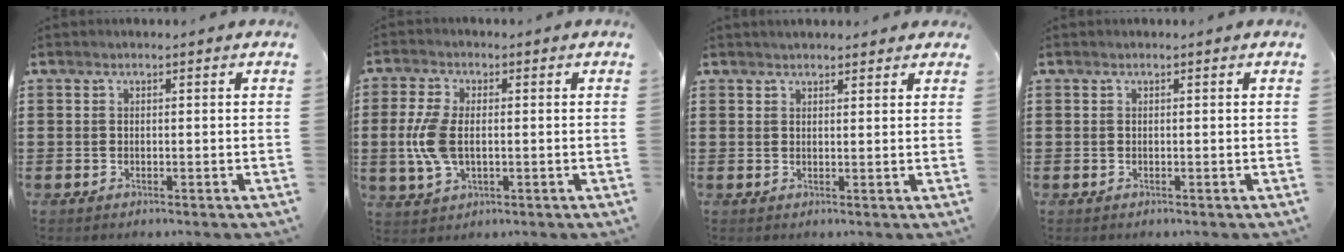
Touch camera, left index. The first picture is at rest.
{"total": 7.1, "force": [-0.3, 3.9, 6.0], "torque": [-0.153, -0.004, -0.014]}
{"total": 1.6, "force": [1.5, 0.4, 0.1], "torque": [-0.005, 0.006, 0.030]}
{"total": 0.0}